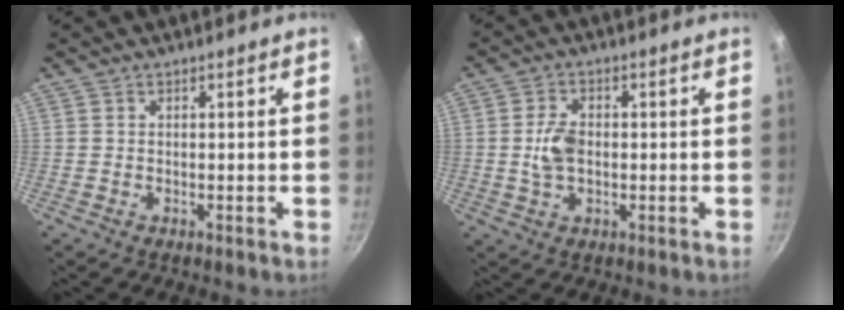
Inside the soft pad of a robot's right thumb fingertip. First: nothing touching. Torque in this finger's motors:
{"motor_torque": [-0.20, 0.48, 0.35, 0.39, 0.19]}